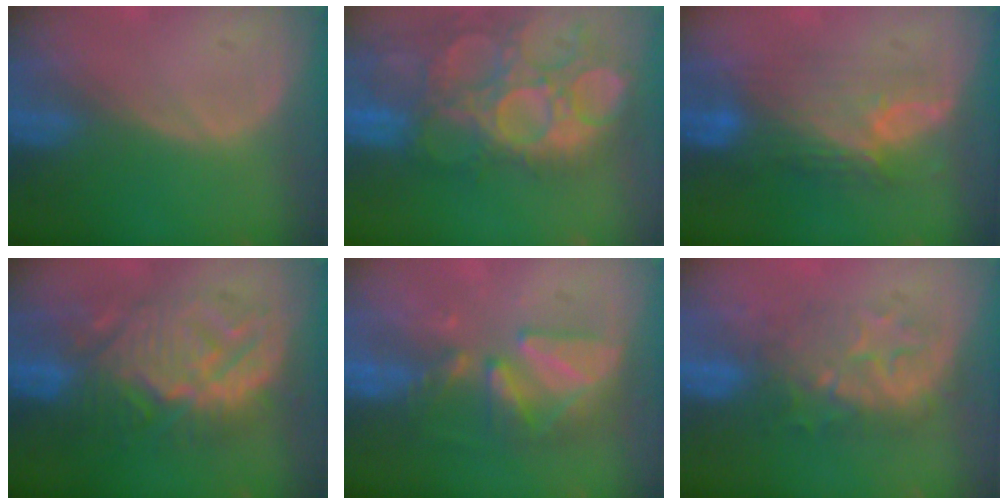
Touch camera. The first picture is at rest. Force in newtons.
{"total": 15.1, "press": 12.7, "slide": 8.3}
{"total": 7.5, "press": 7.4, "slide": 1.3}
{"total": 11.0, "press": 10.9, "slide": 0.8}
{"total": 8.9, "press": 7.8, "slide": 4.2}
{"total": 7.8, "press": 7.5, "slide": 2.1}